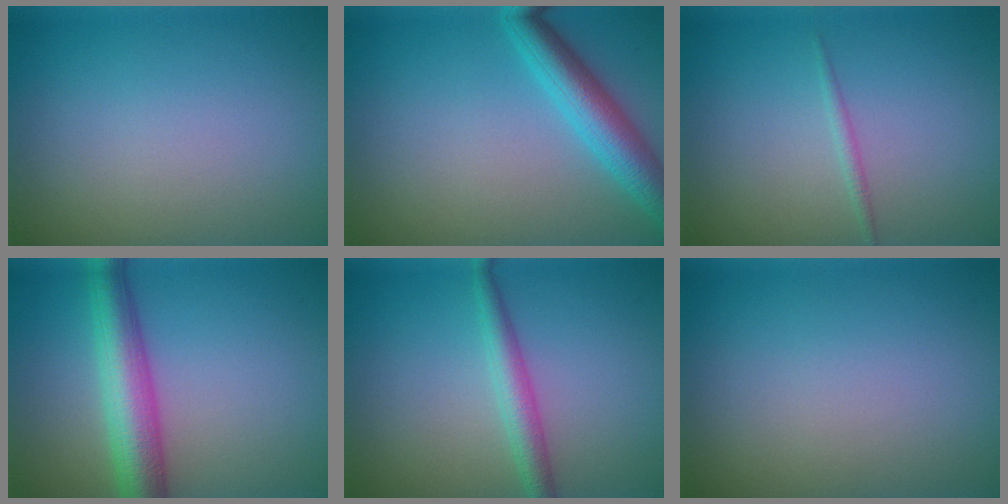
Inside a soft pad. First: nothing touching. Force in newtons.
{"total": 4.8, "press": 4.8, "slide": 0.1}
{"total": 0.8, "press": 0.8, "slide": 0.0}
{"total": 5.9, "press": 5.9, "slide": 0.2}
{"total": 2.6, "press": 2.6, "slide": 0.1}
{"total": 0.0}